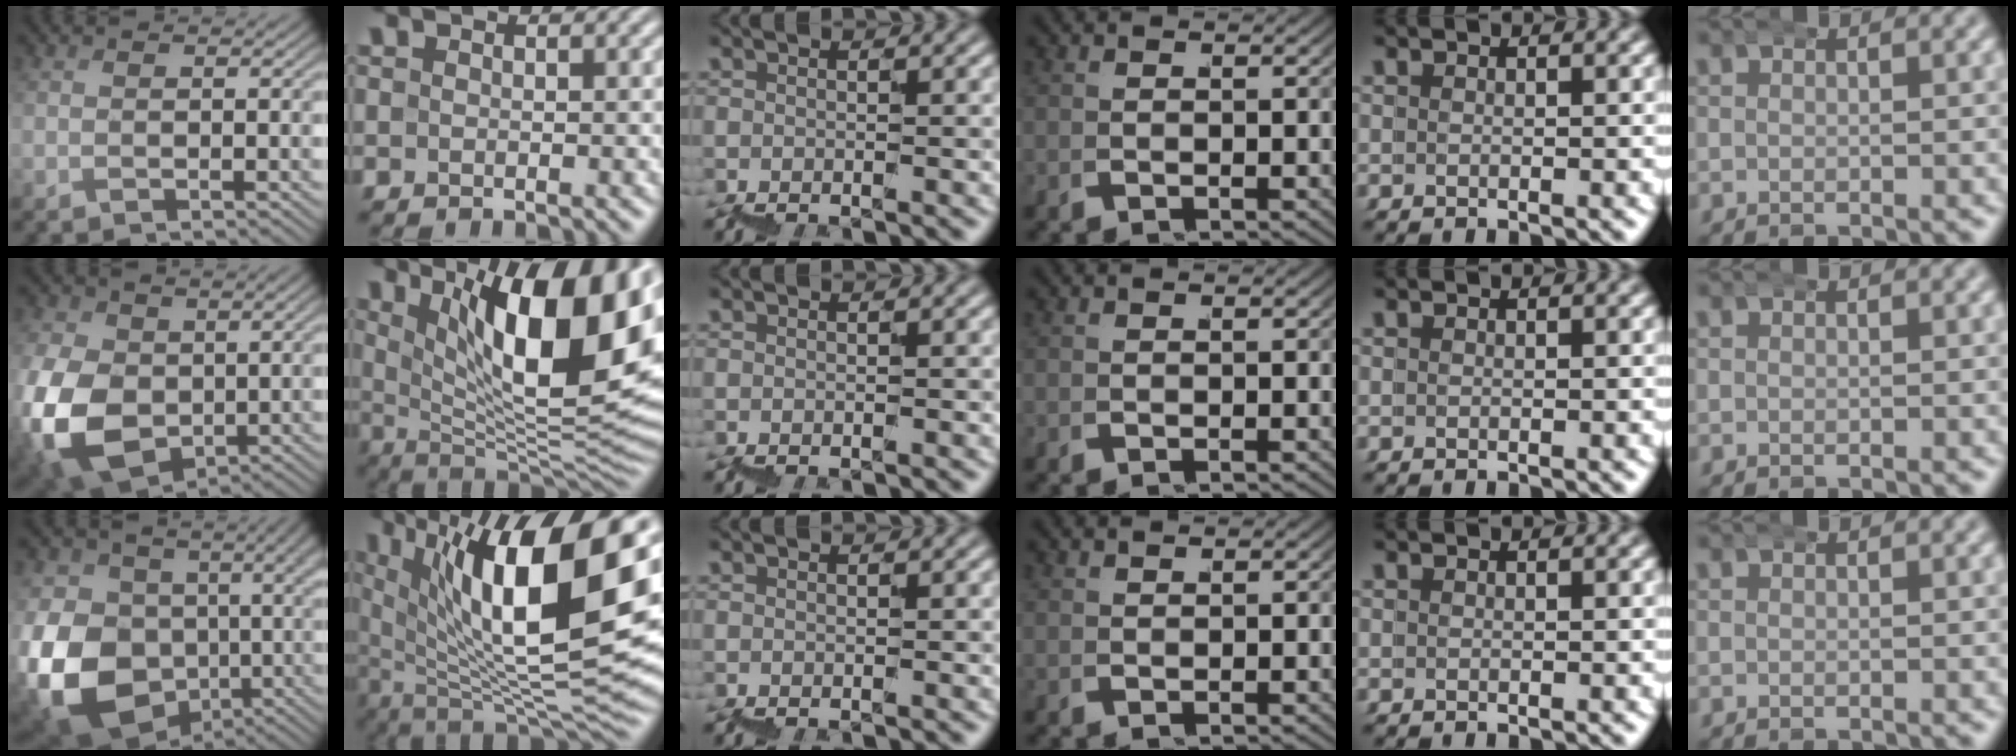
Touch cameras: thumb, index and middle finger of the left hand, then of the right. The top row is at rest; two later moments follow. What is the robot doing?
{"motion": "wrap", "object": "bandana"}